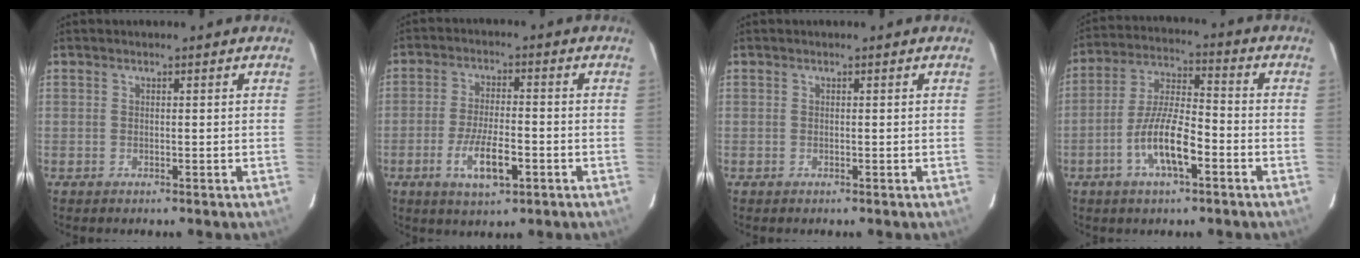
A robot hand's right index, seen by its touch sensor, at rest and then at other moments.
{"total": 8.7, "force": [-3.6, 2.7, 7.5], "torque": [-0.151, -0.012, -0.061]}
{"total": 0.0}
{"total": 10.9, "force": [-4.7, 3.0, 9.3], "torque": [-0.190, -0.001, -0.088]}